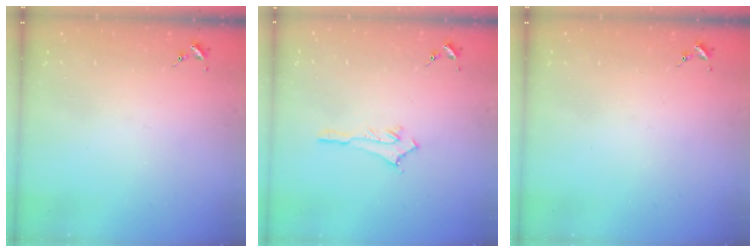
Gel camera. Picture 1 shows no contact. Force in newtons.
{"total": 2.9, "press": 2.9, "slide": 0.2}
{"total": 0.0}